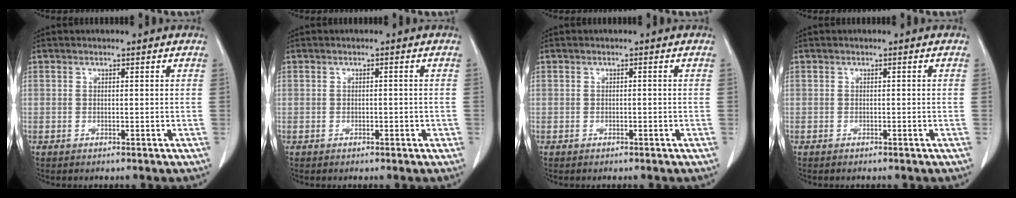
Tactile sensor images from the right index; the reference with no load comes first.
{"total": 1.3, "force": [-0.4, 0.6, 1.0], "torque": [-0.015, 0.001, -0.006]}
{"total": 0.6, "force": [-0.3, 0.1, 0.5], "torque": [-0.009, 0.000, -0.003]}
{"total": 0.0}